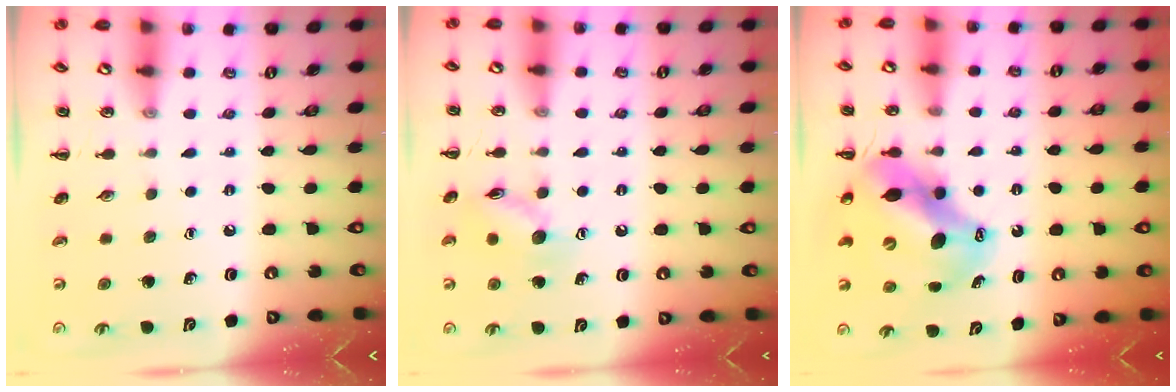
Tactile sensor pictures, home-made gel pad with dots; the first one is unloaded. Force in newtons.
{"total": 9.4, "press": 9.4, "slide": 0.5}
{"total": 13.5, "press": 13.1, "slide": 3.5}